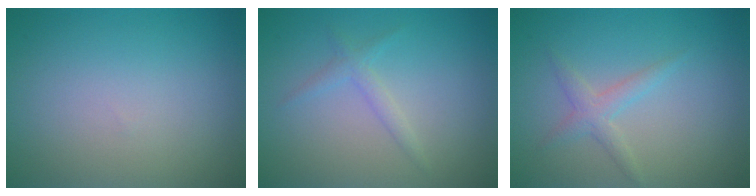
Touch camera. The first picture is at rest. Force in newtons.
{"total": 1.4, "press": 1.4, "slide": 0.1}
{"total": 1.8, "press": 1.8, "slide": 0.1}